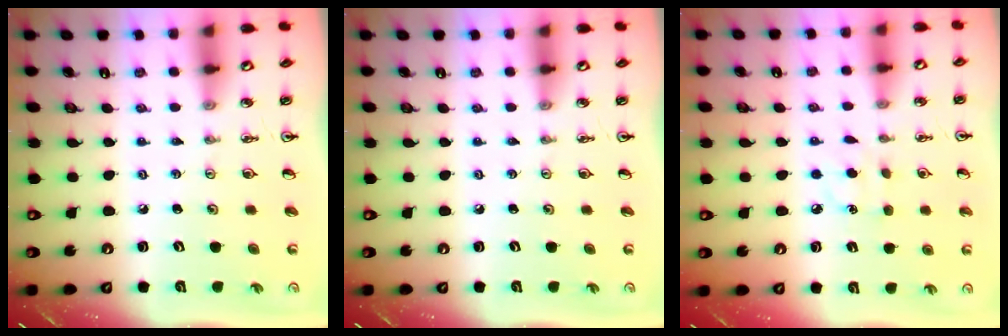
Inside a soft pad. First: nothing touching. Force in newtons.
{"total": 0.0}
{"total": 5.4, "press": 5.3, "slide": 0.6}